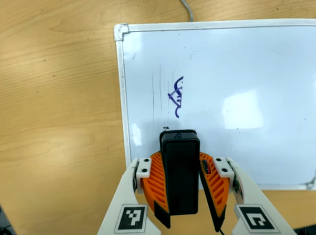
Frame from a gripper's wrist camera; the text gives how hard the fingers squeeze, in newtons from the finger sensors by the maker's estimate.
{"total": 9.1, "left": 9.3, "right": 8.8}